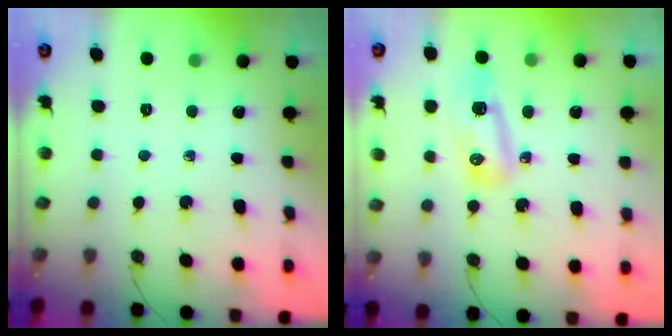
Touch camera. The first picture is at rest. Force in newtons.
{"total": 16.6, "press": 11.7, "slide": 11.7}